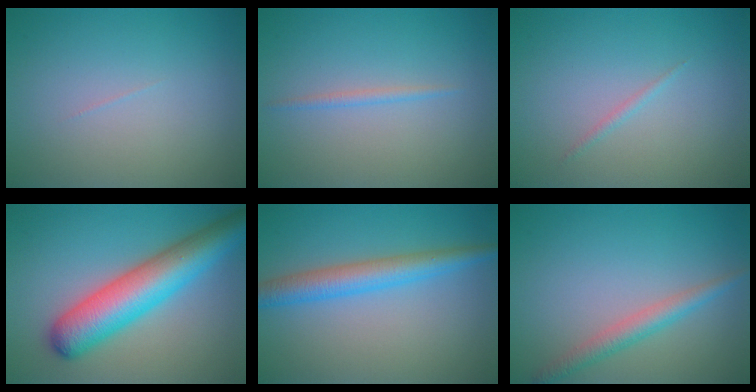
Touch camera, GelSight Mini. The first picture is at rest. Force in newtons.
{"total": 0.9, "press": 0.9, "slide": 0.1}
{"total": 0.6, "press": 0.6, "slide": 0.0}
{"total": 8.4, "press": 8.4, "slide": 0.3}
{"total": 4.0, "press": 4.0, "slide": 0.2}
{"total": 2.4, "press": 2.4, "slide": 0.1}